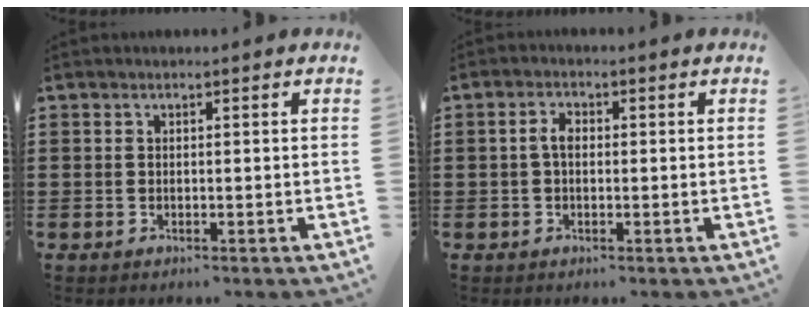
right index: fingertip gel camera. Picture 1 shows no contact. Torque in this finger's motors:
{"motor_torque": [0.48, -0.40, 0.14, 0.07]}